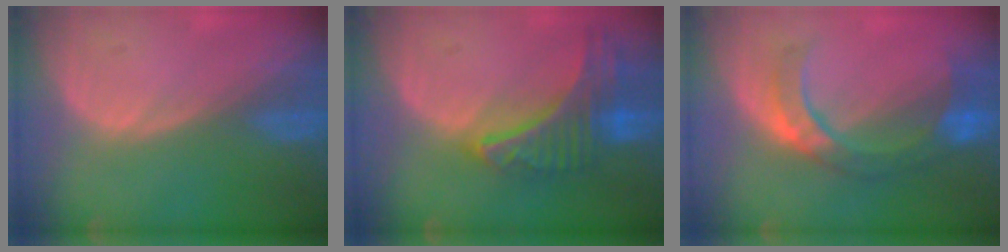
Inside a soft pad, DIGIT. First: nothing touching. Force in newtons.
{"total": 9.1, "press": 8.0, "slide": 4.3}
{"total": 8.8, "press": 7.8, "slide": 4.0}